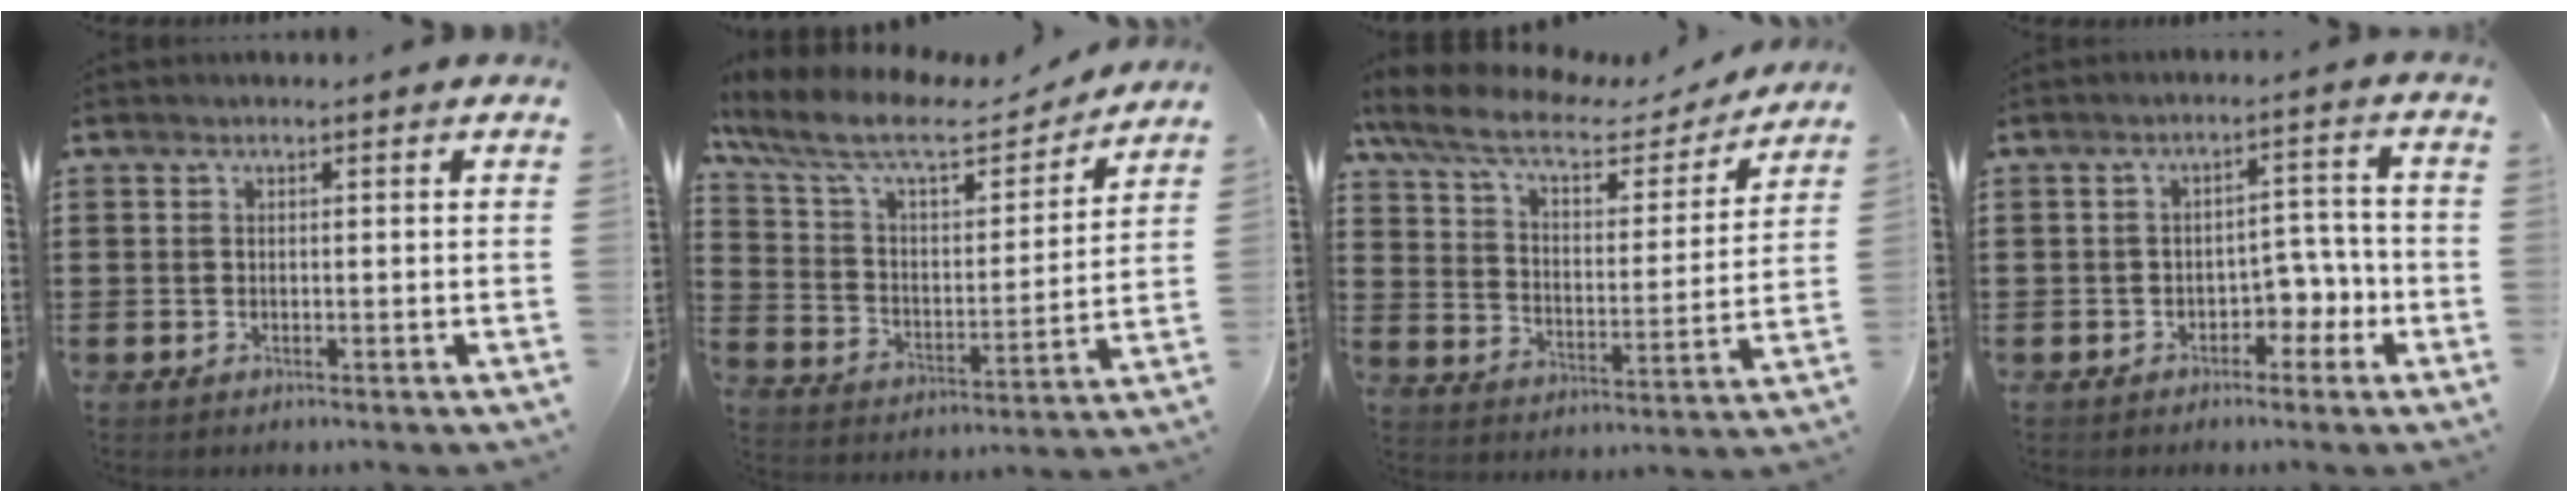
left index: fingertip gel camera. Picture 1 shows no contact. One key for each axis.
{"total": 10.8, "fx": 8.7, "fy": 2.6, "fz": 5.7, "tx": -0.145, "ty": -0.045, "tz": 0.148}
{"total": 9.8, "fx": 7.4, "fy": 2.9, "fz": 5.7, "tx": -0.136, "ty": -0.029, "tz": 0.128}
{"total": 4.5, "fx": -2.3, "fy": 2.7, "fz": 2.8, "tx": -0.044, "ty": 0.008, "tz": -0.050}